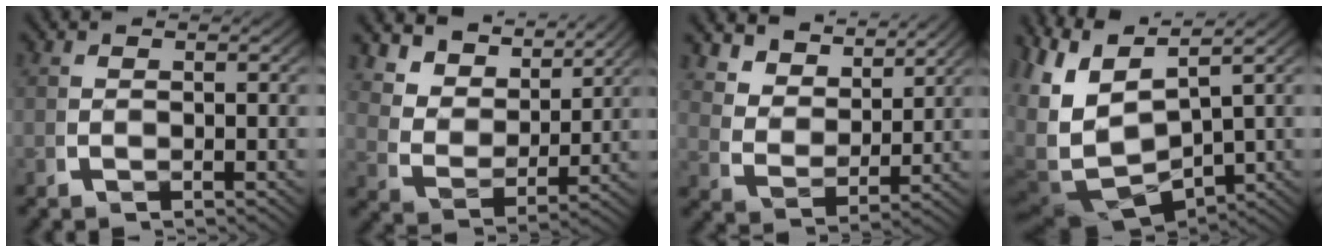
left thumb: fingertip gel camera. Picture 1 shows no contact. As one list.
[{"total": 6.4, "force": [3.8, 3.5, 3.7], "torque": [-0.084, -0.006, 0.067]}, {"total": 5.2, "force": [3.4, 2.7, 2.9], "torque": [-0.063, -0.008, 0.065]}, {"total": 11.8, "force": [-1.0, 8.3, 8.3], "torque": [-0.199, -0.053, 0.013]}]